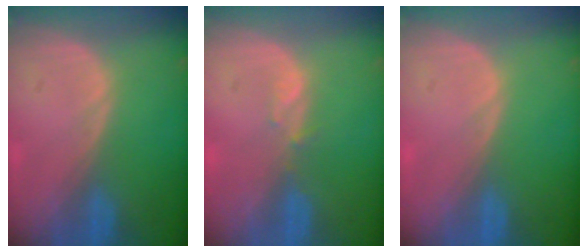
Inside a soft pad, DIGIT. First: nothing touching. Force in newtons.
{"total": 1.1, "press": 1.1, "slide": 0.2}
{"total": 0.0}